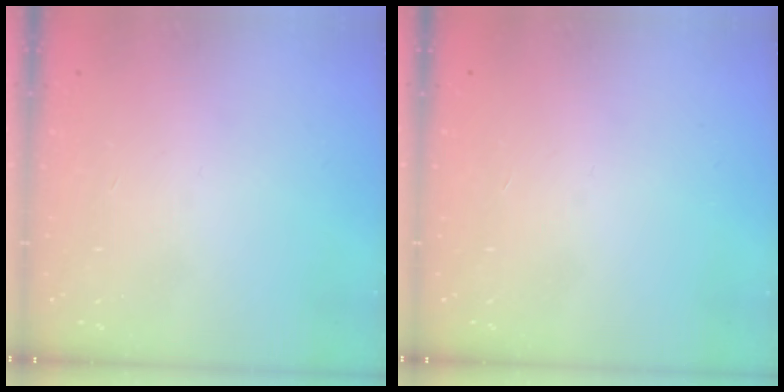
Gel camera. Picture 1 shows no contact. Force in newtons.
{"total": 0.0}